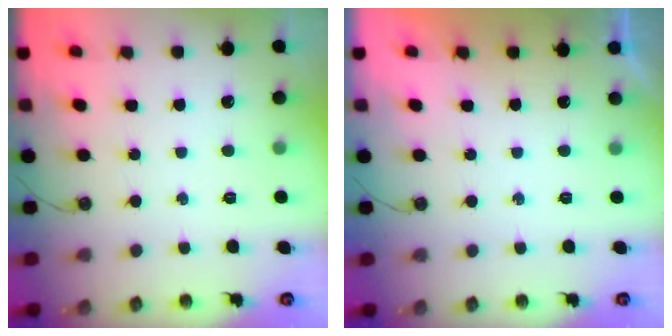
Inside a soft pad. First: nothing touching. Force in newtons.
{"total": 0.0}